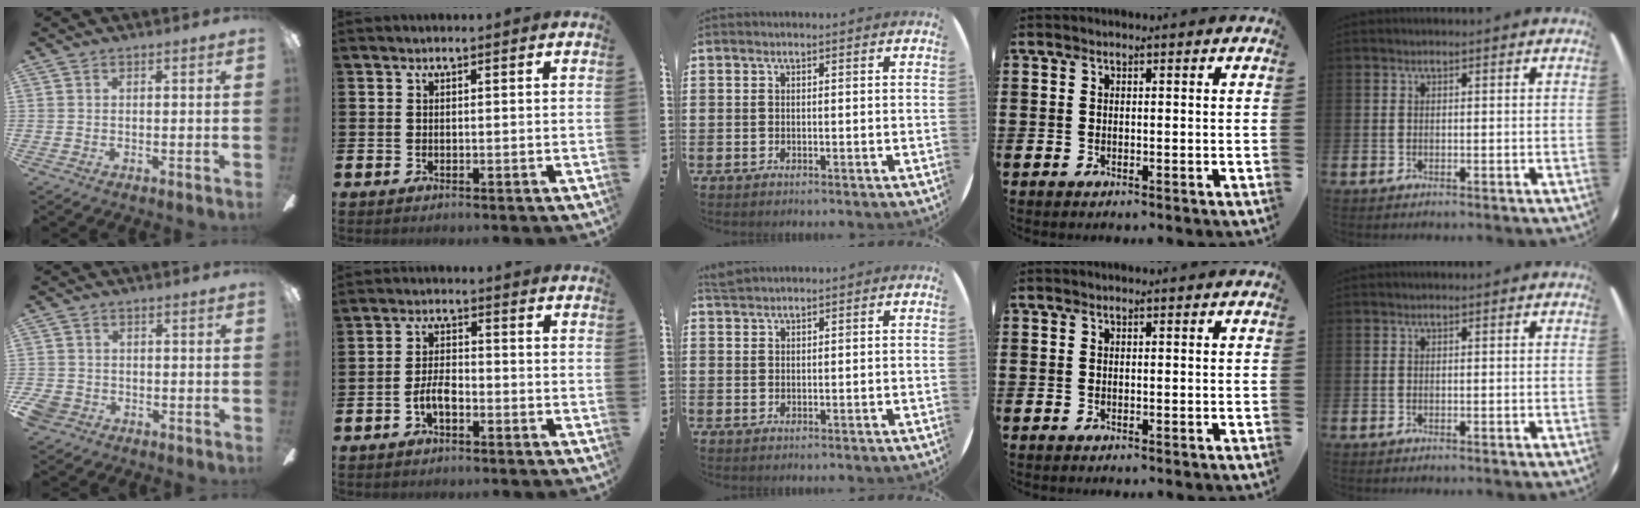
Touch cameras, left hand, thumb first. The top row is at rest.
{"thumb": {"total": 3.9, "force": [-2.3, 2.8, 1.5], "torque": [-0.042, 0.009, -0.046]}, "index": {"total": 3.4, "force": [-1.5, 1.5, 2.7], "torque": [-0.050, 0.003, -0.032]}, "middle": {"total": 1.3, "force": [1.3, 0.0, 0.1], "torque": [-0.003, 0.002, 0.025]}}